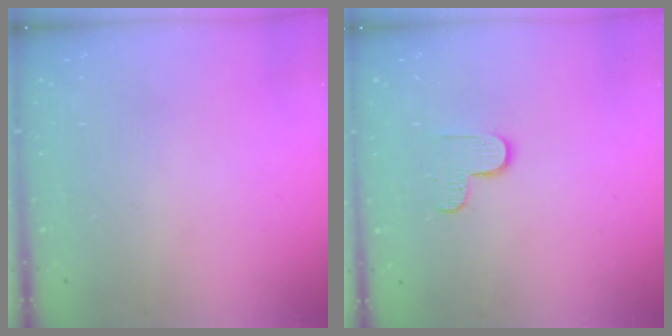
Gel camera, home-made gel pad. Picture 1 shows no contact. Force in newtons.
{"total": 5.7, "press": 5.7, "slide": 0.4}